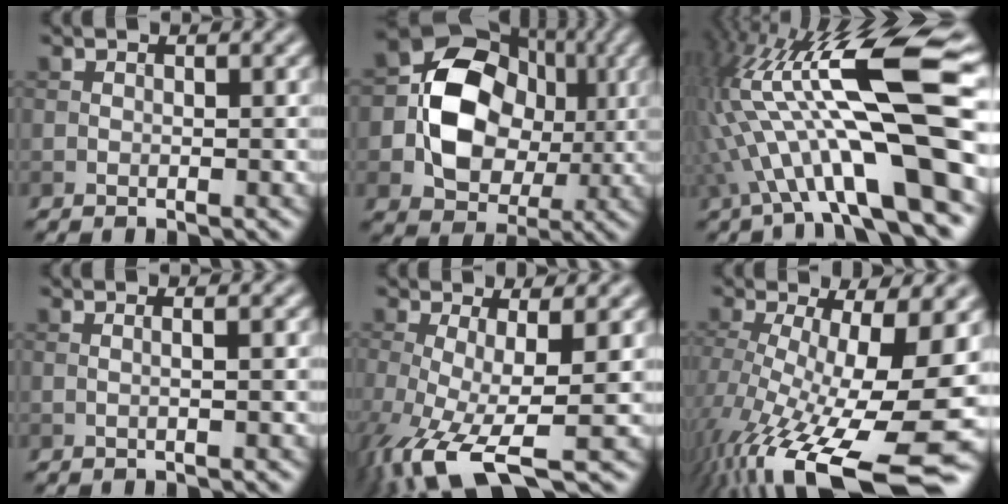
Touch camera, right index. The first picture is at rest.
{"total": 9.5, "force": [-0.4, 7.6, 5.8], "torque": [-0.093, 0.001, -0.010]}
{"total": 16.5, "force": [1.0, 4.3, 15.9], "torque": [-0.288, 0.021, 0.028]}
{"total": 1.4, "force": [0.3, 0.5, 1.2], "torque": [-0.011, -0.004, -0.011]}
{"total": 7.2, "force": [-2.7, 1.9, 6.4], "torque": [-0.133, -0.014, -0.053]}
{"total": 15.2, "force": [-5.0, 4.6, 13.6], "torque": [-0.237, -0.023, -0.071]}